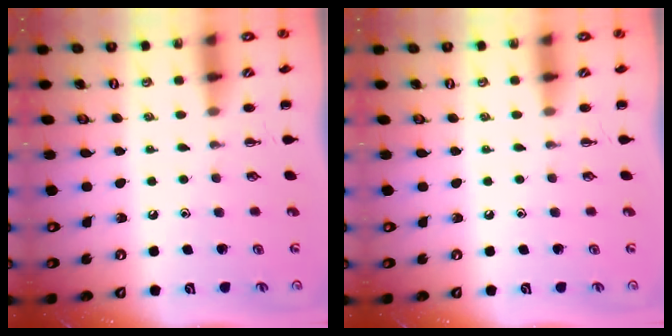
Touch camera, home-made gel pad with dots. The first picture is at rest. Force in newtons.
{"total": 0.0}